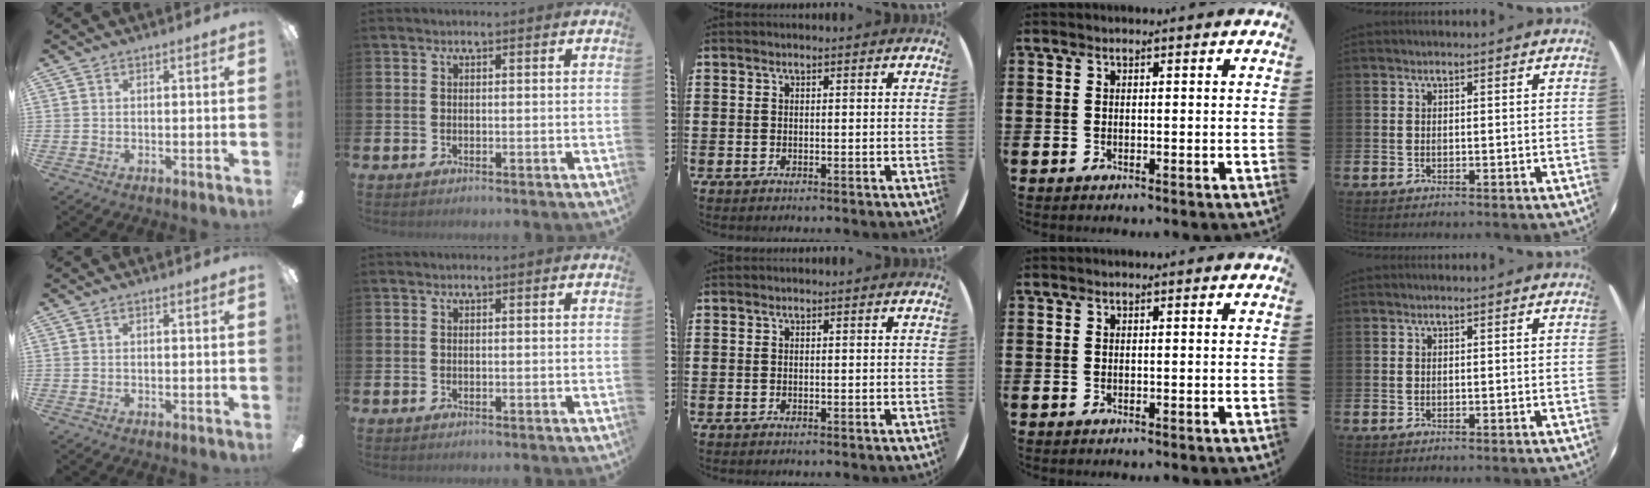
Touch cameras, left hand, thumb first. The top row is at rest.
{}